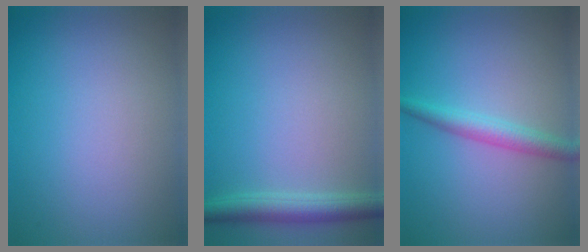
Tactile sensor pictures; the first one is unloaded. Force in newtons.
{"total": 3.1, "press": 3.1, "slide": 0.2}
{"total": 2.4, "press": 2.4, "slide": 0.0}